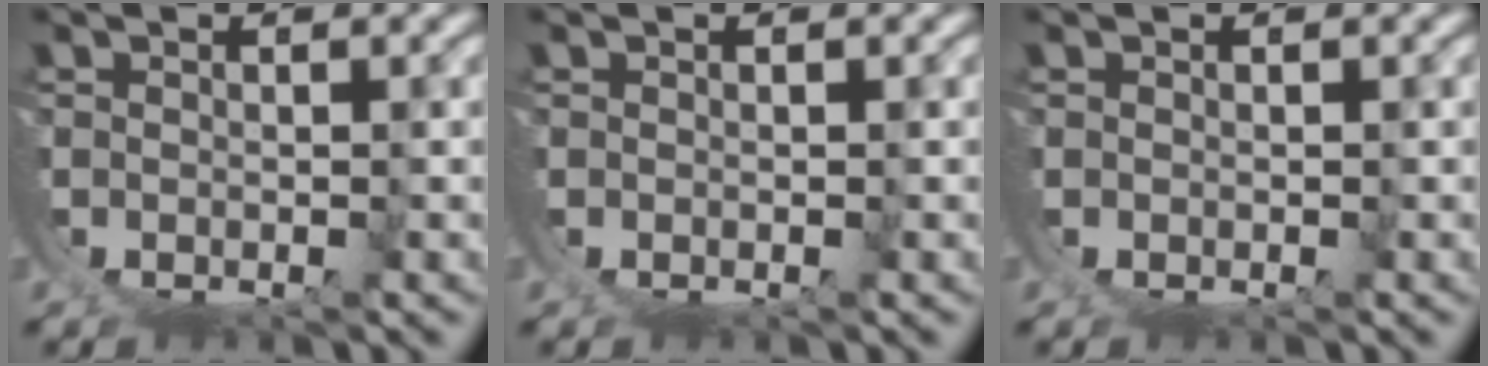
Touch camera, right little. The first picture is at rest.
{"total": 0.0}
{"total": 0.0}